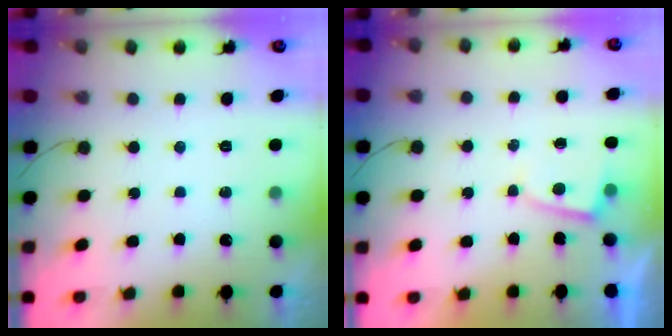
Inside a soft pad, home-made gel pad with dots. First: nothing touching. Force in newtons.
{"total": 2.3, "press": 2.3, "slide": 0.2}